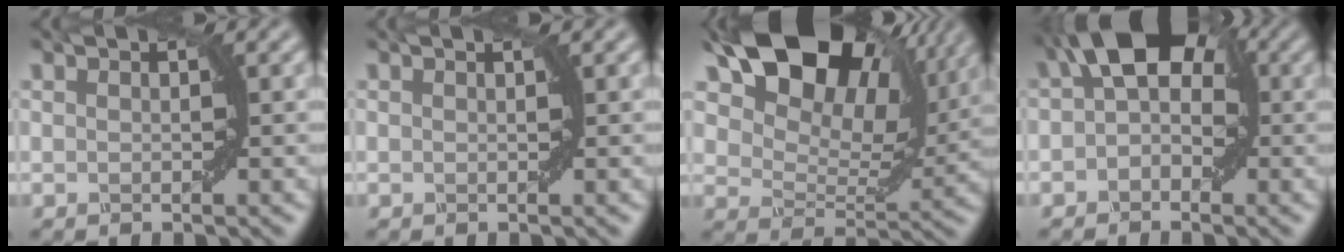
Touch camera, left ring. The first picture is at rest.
{"total": 0.0}
{"total": 13.7, "force": [8.0, 7.6, 8.1], "torque": [-0.136, 0.018, 0.147]}
{"total": 8.2, "force": [1.2, 5.3, 6.1], "torque": [-0.067, 0.035, 0.001]}